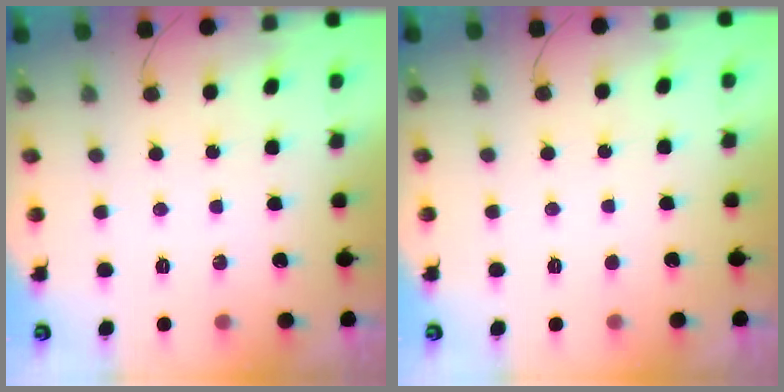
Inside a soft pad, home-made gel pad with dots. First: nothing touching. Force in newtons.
{"total": 1.6, "press": 1.6, "slide": 0.2}